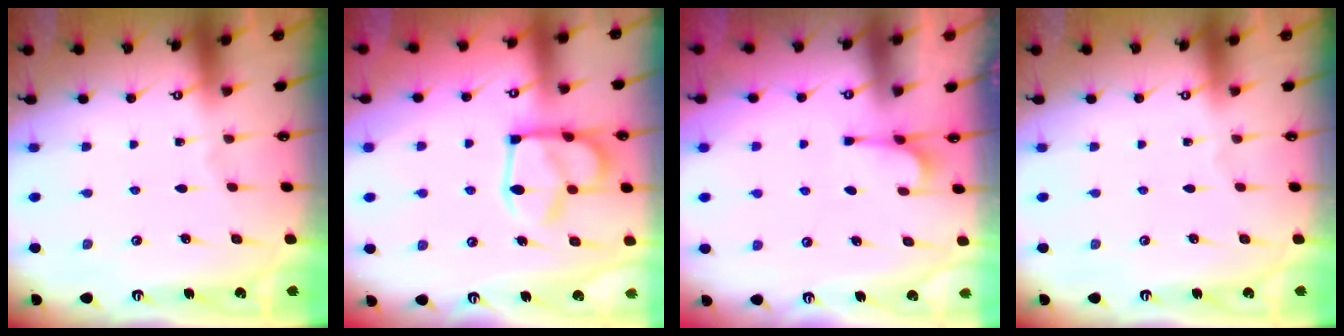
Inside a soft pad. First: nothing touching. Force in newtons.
{"total": 9.2, "press": 9.0, "slide": 1.7}
{"total": 2.8, "press": 2.7, "slide": 0.8}
{"total": 0.0}